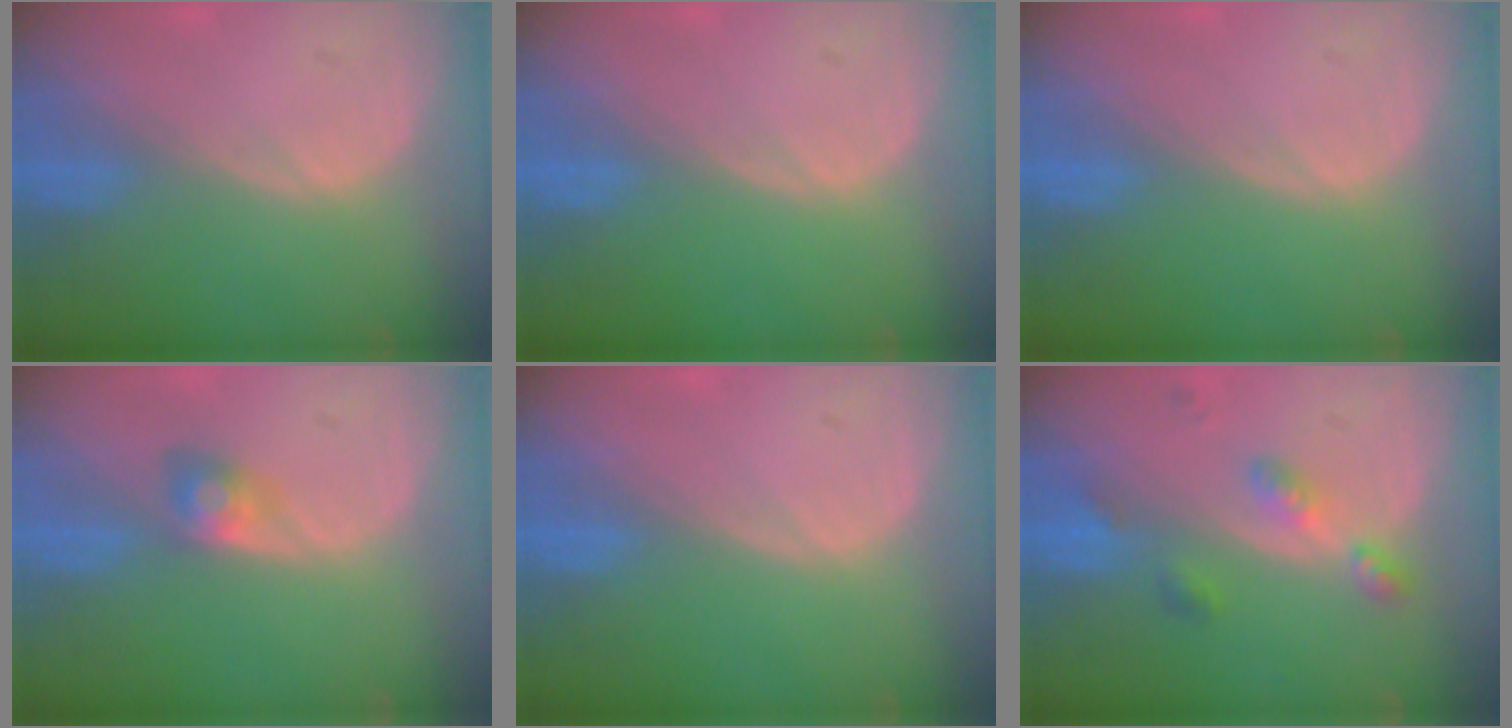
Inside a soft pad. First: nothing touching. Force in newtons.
{"total": 0.0}
{"total": 0.0}
{"total": 2.7, "press": 2.7, "slide": 0.0}
{"total": 0.0}
{"total": 4.5, "press": 4.3, "slide": 1.3}